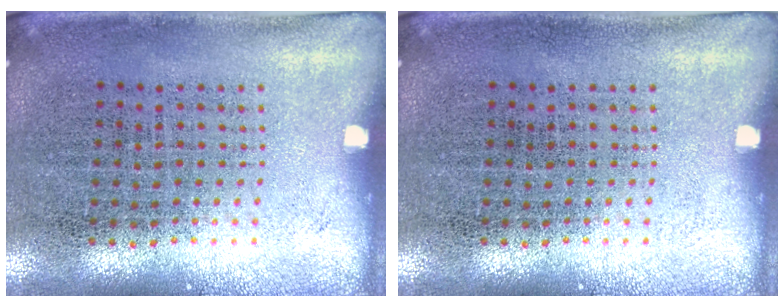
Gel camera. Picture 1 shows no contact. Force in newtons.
{"total": 0.0}